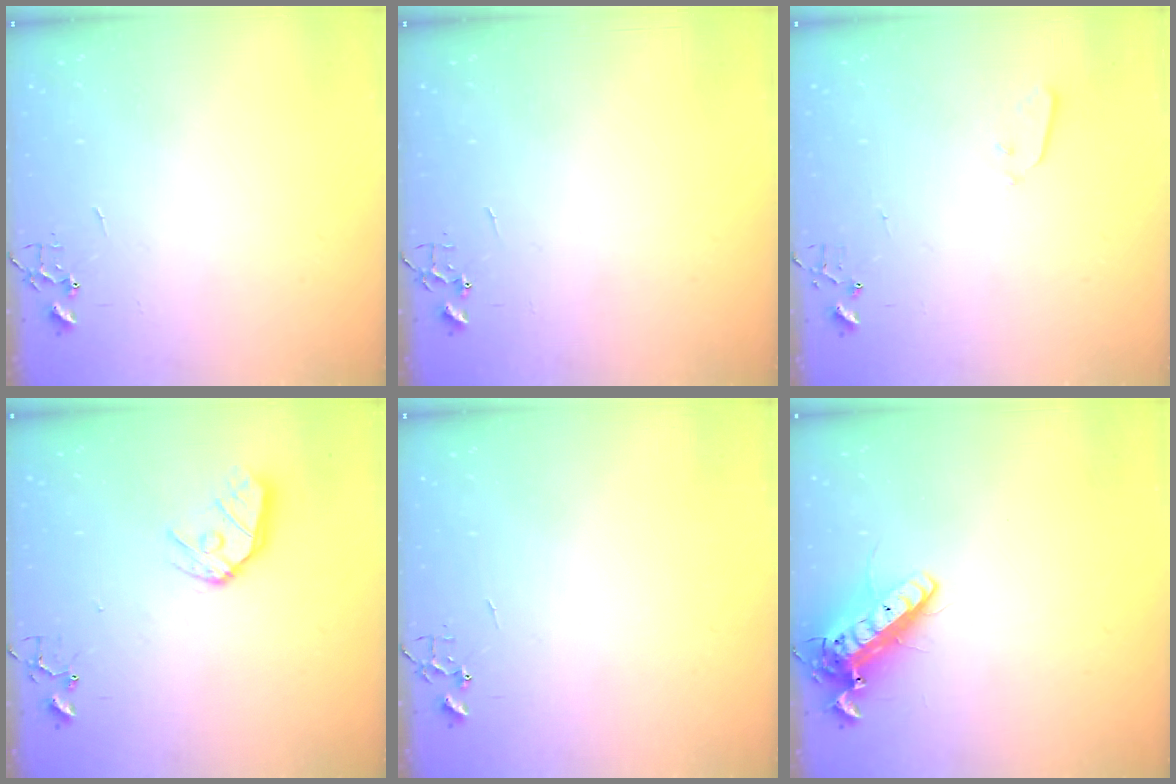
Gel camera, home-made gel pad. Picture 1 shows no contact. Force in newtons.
{"total": 0.0}
{"total": 2.9, "press": 2.8, "slide": 0.8}
{"total": 11.0, "press": 11.0, "slide": 1.3}
{"total": 0.0}
{"total": 14.4, "press": 14.1, "slide": 2.7}